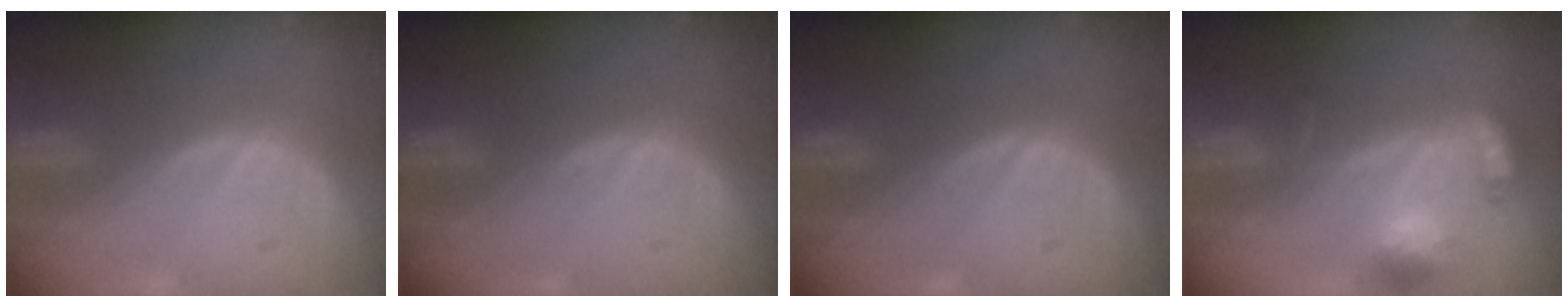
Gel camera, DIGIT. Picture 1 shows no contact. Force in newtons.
{"total": 0.0}
{"total": 0.0}
{"total": 6.2, "press": 6.2, "slide": 0.4}